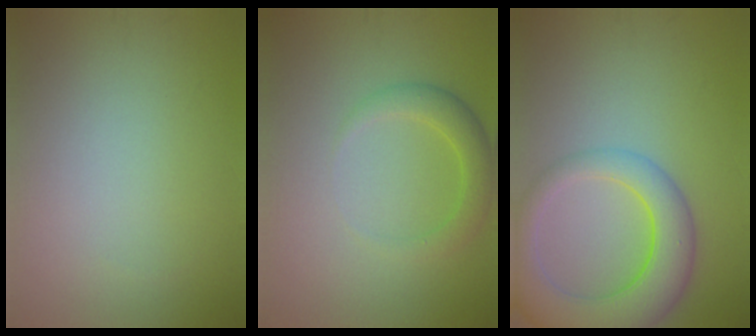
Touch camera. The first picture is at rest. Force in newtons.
{"total": 2.6, "press": 2.6, "slide": 0.2}
{"total": 7.3, "press": 7.2, "slide": 0.6}